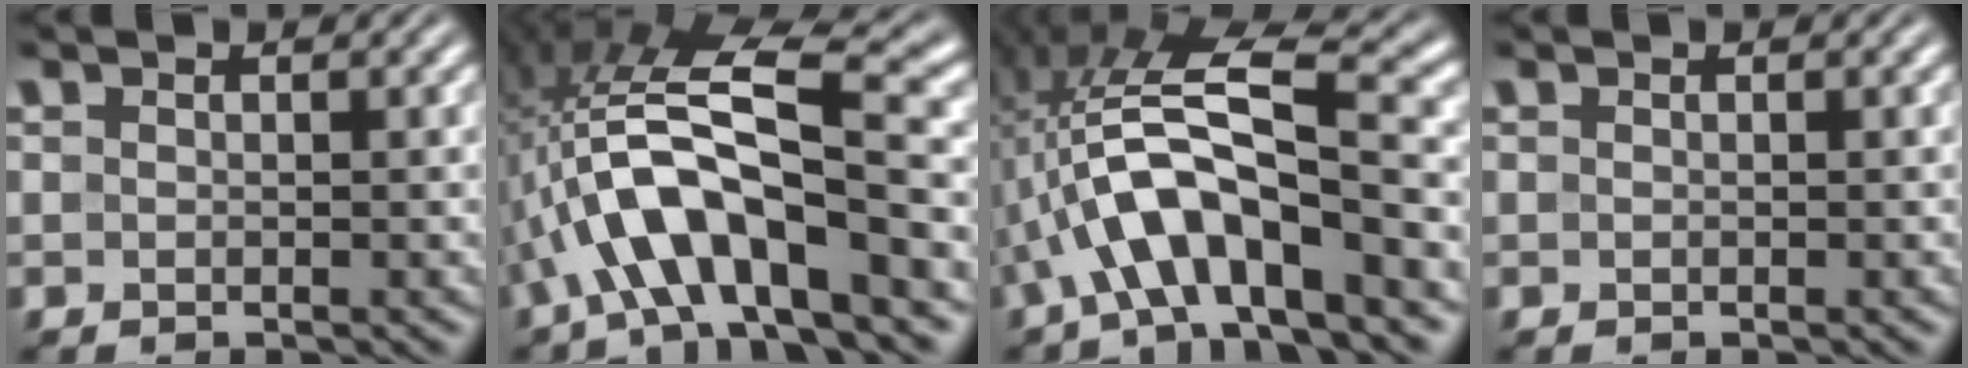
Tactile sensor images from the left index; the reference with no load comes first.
{"total": 10.1, "force": [-2.6, 2.9, 9.3], "torque": [-0.163, 0.024, -0.049]}
{"total": 9.3, "force": [-1.9, 2.8, 8.6], "torque": [-0.151, 0.020, -0.036]}
{"total": 0.0}